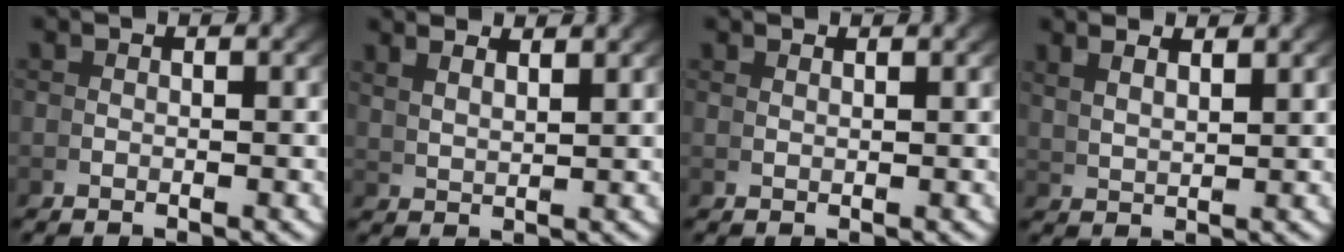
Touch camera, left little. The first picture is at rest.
{"total": 3.1, "force": [3.0, -0.3, 1.0], "torque": [-0.009, 0.003, 0.060]}
{"total": 1.7, "force": [1.1, -1.2, -0.3], "torque": [0.017, 0.002, 0.026]}
{"total": 3.1, "force": [2.9, -0.1, 1.2], "torque": [-0.012, 0.006, 0.058]}